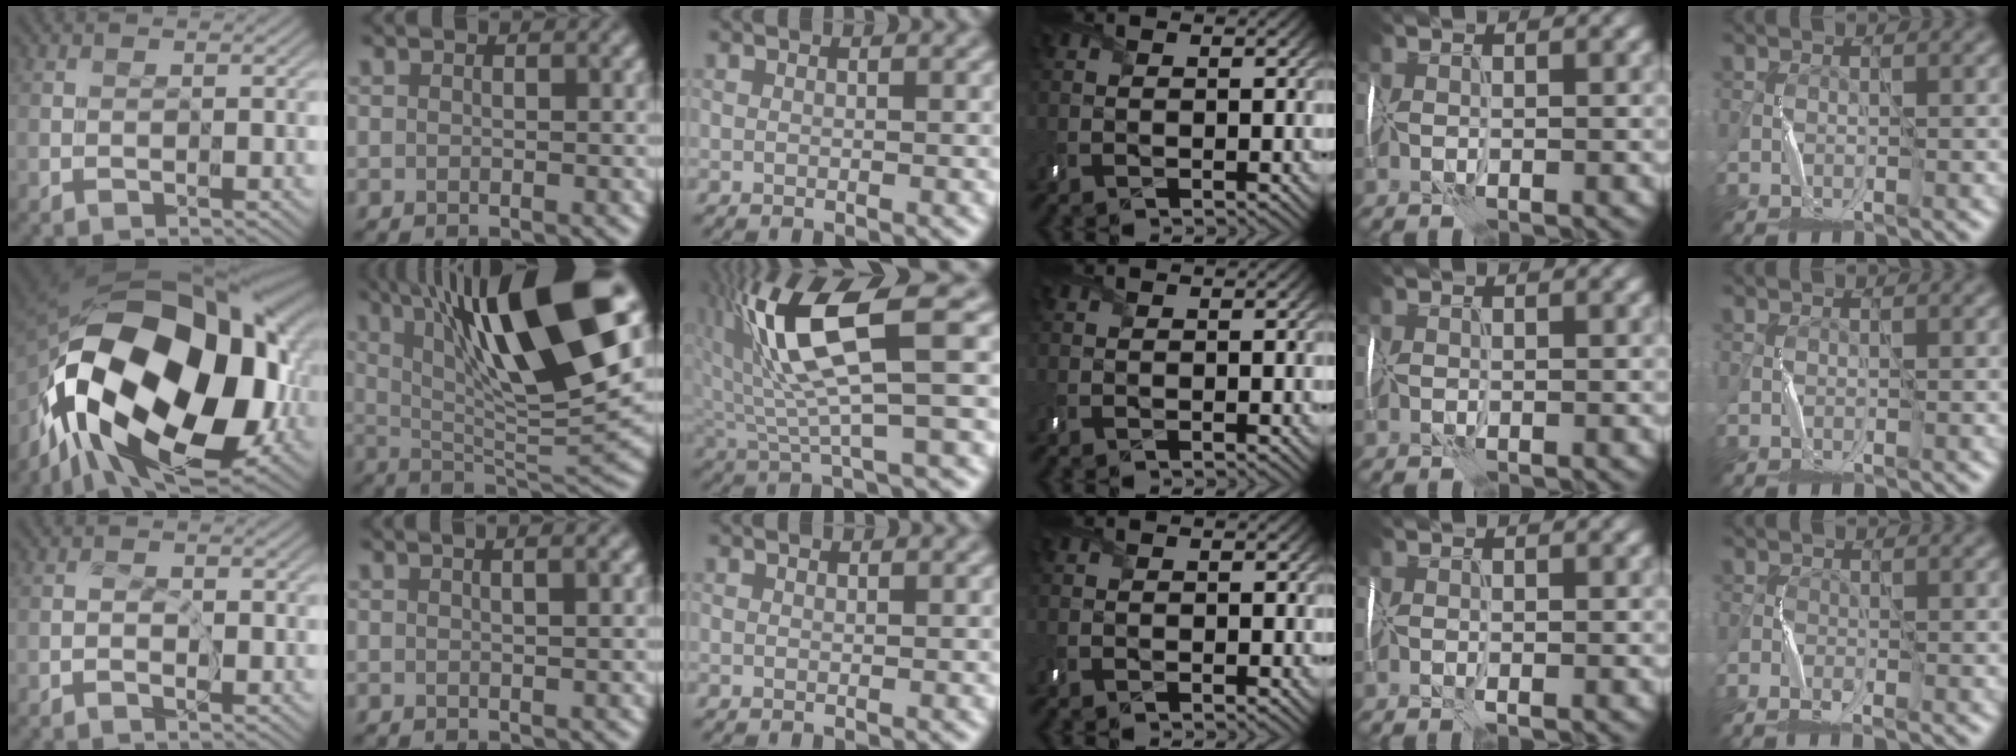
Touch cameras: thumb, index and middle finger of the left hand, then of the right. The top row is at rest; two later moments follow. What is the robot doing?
{"motion": "wrap", "object": "ribbon"}